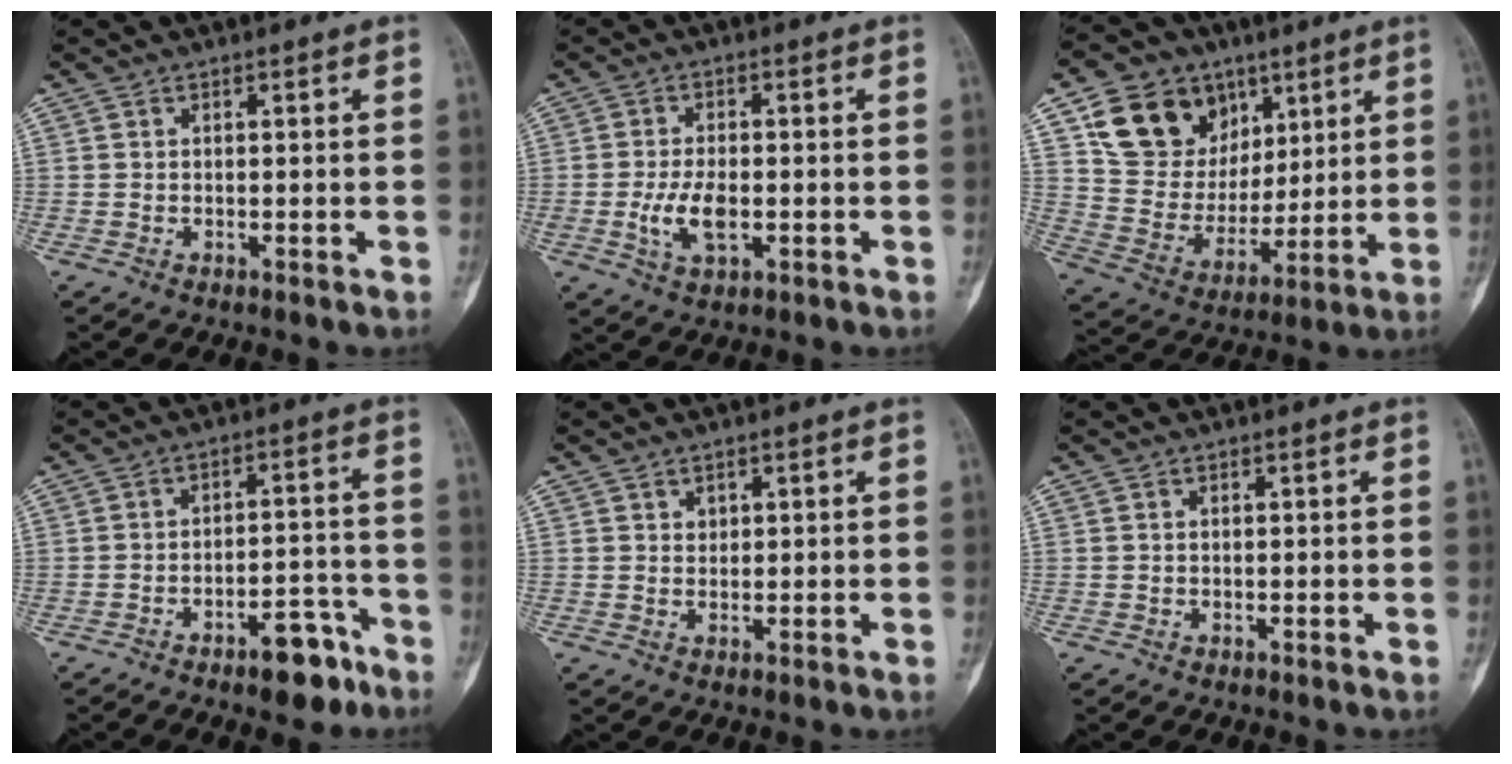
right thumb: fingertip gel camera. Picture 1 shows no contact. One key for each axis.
{"total": 6.4, "fx": -1.2, "fy": 3.2, "fz": 5.4, "tx": -0.107, "ty": -0.001, "tz": -0.018}
{"total": 17.9, "fx": 8.6, "fy": 13.8, "fz": 7.6, "tx": -0.100, "ty": -0.016, "tz": 0.166}
{"total": 8.0, "fx": -5.3, "fy": 3.5, "fz": 4.9, "tx": -0.052, "ty": 0.046, "tz": -0.073}
{"total": 1.5, "fx": 0.8, "fy": 1.2, "fz": 0.4, "tx": 0.005, "ty": -0.004, "tz": 0.012}
{"total": 0.0}